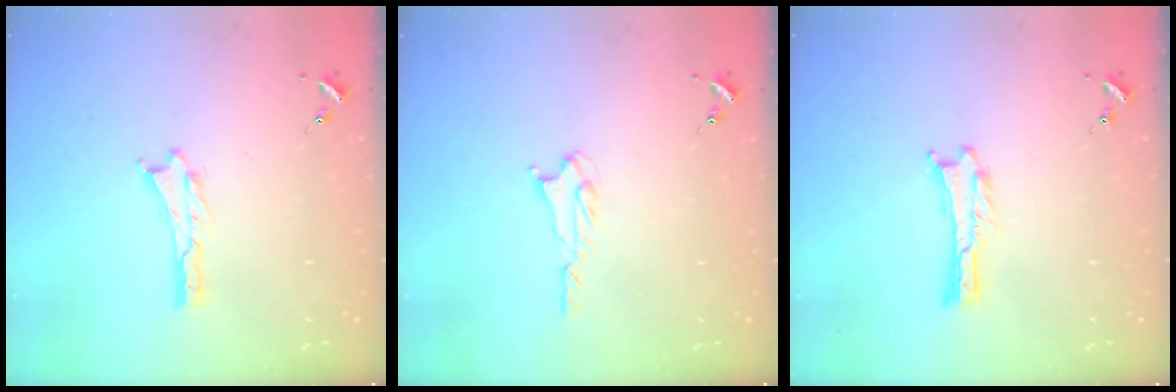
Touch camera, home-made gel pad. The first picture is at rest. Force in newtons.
{"total": 1.8, "press": 1.7, "slide": 0.3}
{"total": 0.0}